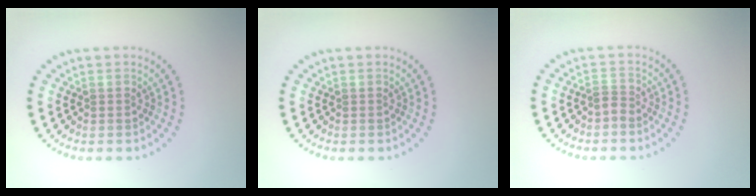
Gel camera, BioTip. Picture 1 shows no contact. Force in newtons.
{"total": 0.0}
{"total": 0.9, "press": 0.6, "slide": 0.7}